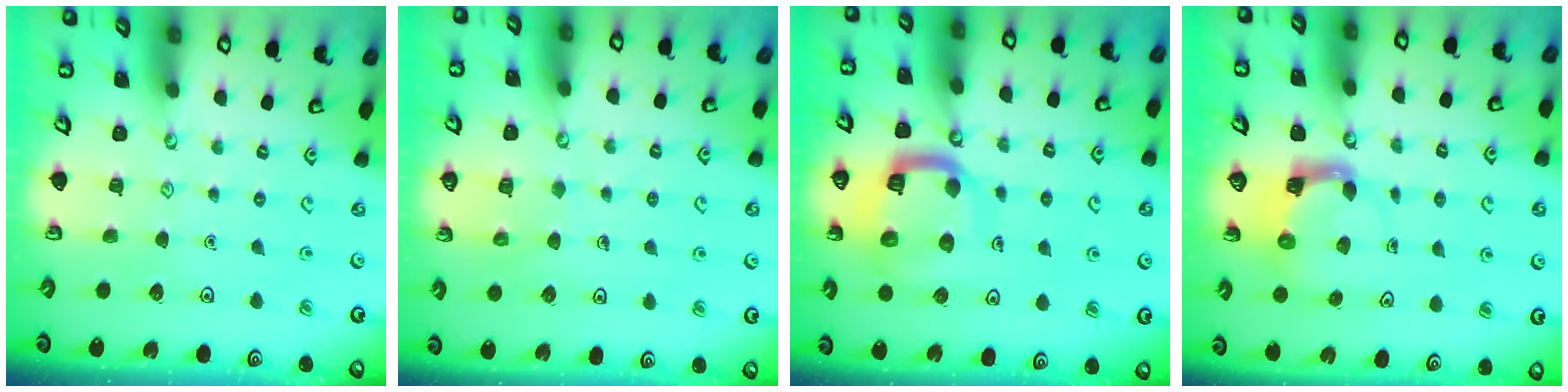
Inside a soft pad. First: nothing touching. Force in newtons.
{"total": 5.6, "press": 5.6, "slide": 0.4}
{"total": 13.5, "press": 13.5, "slide": 1.5}
{"total": 3.6, "press": 3.6, "slide": 0.4}